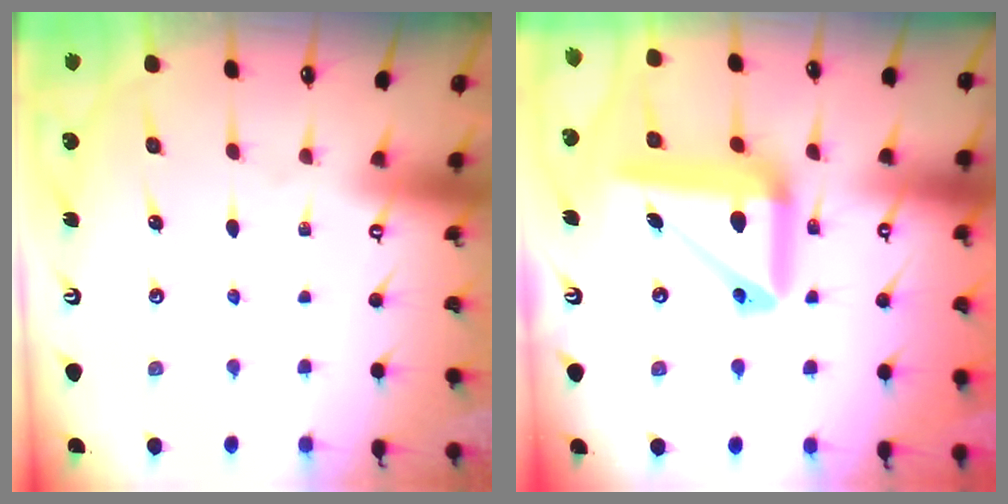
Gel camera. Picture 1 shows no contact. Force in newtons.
{"total": 16.6, "press": 16.4, "slide": 2.4}